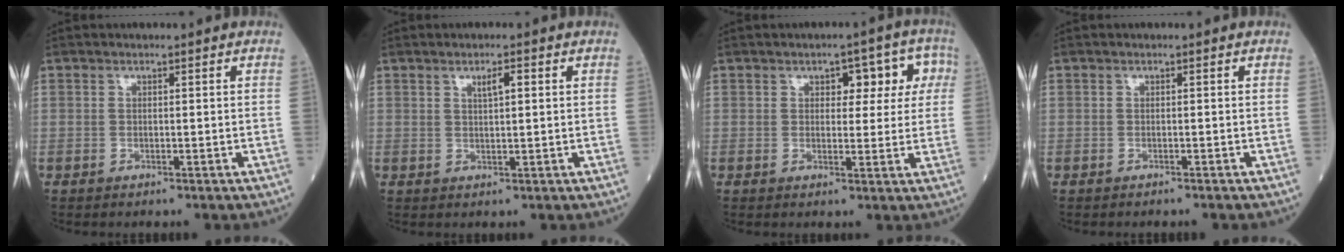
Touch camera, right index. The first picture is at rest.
{"total": 2.2, "force": [0.9, 0.3, 2.0], "torque": [-0.034, 0.002, 0.017]}
{"total": 6.2, "force": [2.1, 3.5, 4.7], "torque": [-0.040, 0.027, 0.024]}
{"total": 0.7, "force": [-0.7, -0.1, 0.3], "torque": [-0.006, 0.000, -0.010]}